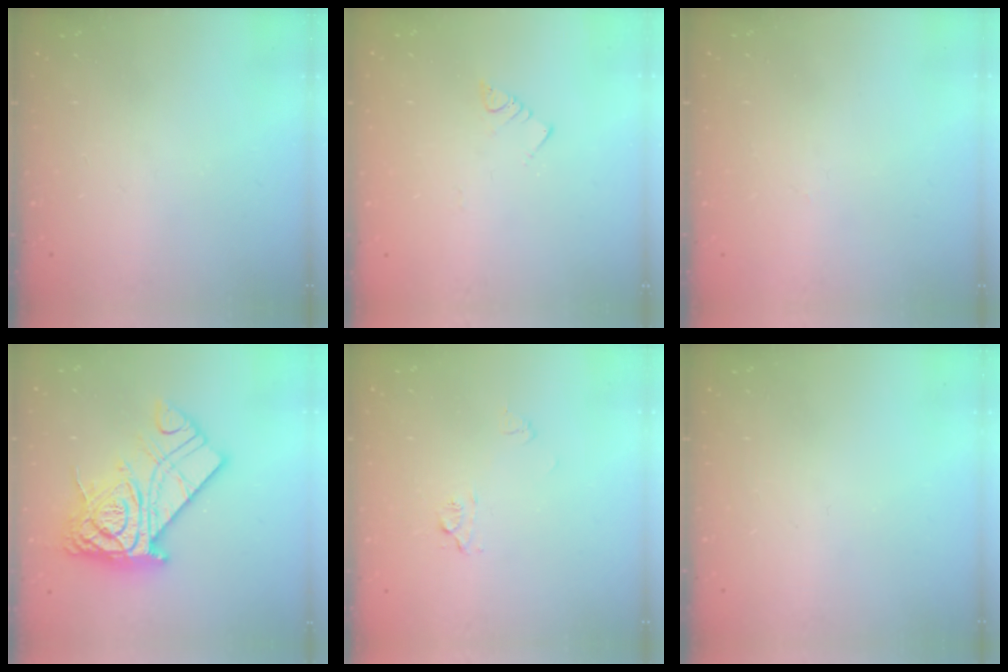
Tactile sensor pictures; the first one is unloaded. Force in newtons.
{"total": 3.2, "press": 3.2, "slide": 0.2}
{"total": 0.0}
{"total": 19.9, "press": 19.8, "slide": 2.2}
{"total": 6.0, "press": 5.9, "slide": 0.5}
{"total": 0.0}